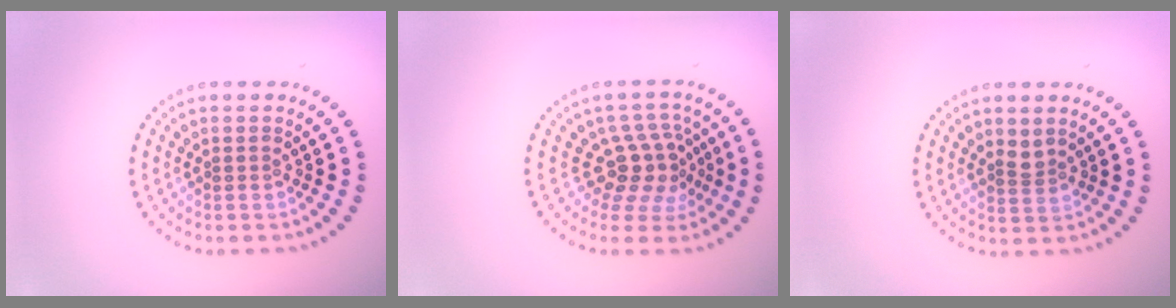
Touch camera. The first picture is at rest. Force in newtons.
{"total": 3.7, "press": 2.9, "slide": 2.3}
{"total": 1.4, "press": 1.1, "slide": 0.8}